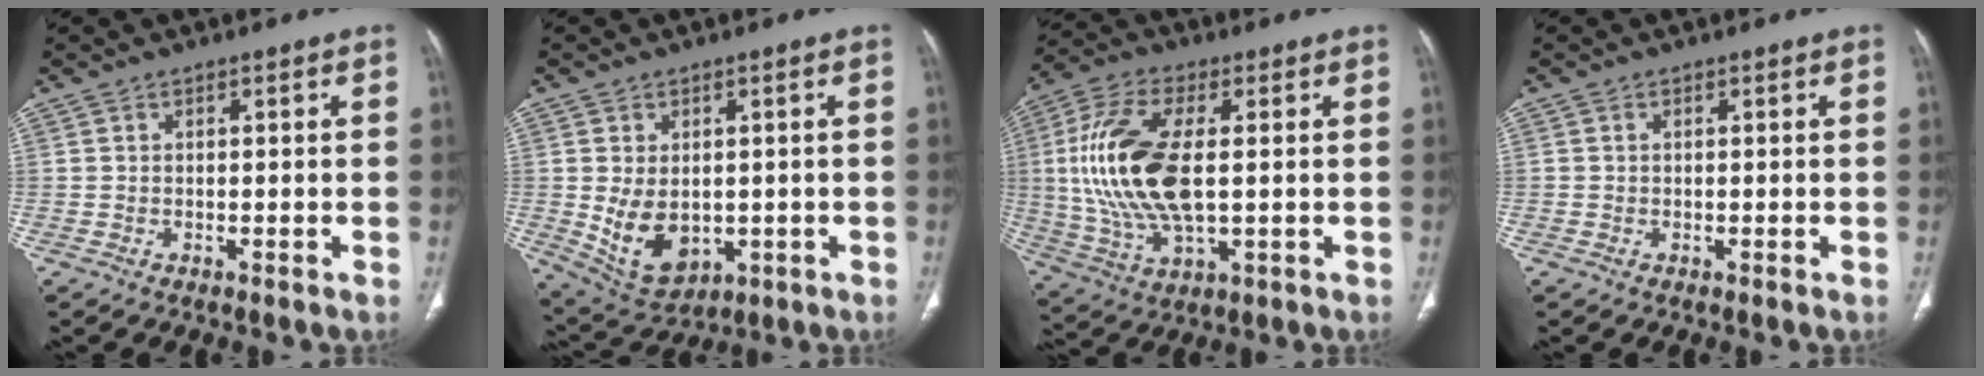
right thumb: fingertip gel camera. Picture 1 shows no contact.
{"total": 9.7, "force": [-0.8, 6.6, 7.0], "torque": [-0.104, -0.010, 0.014]}
{"total": 18.8, "force": [1.4, 8.8, 16.5], "torque": [-0.352, -0.004, 0.029]}
{"total": 0.0}